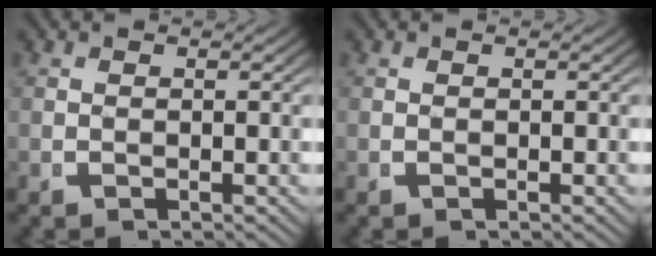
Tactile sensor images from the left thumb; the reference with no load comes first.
{"total": 0.0}